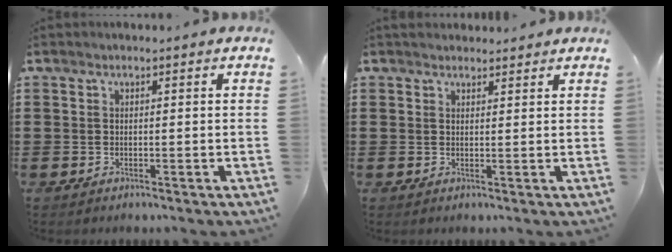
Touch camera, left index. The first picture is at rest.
{"total": 1.7, "force": [1.6, 0.7, -0.2], "torque": [-0.001, 0.005, 0.032]}